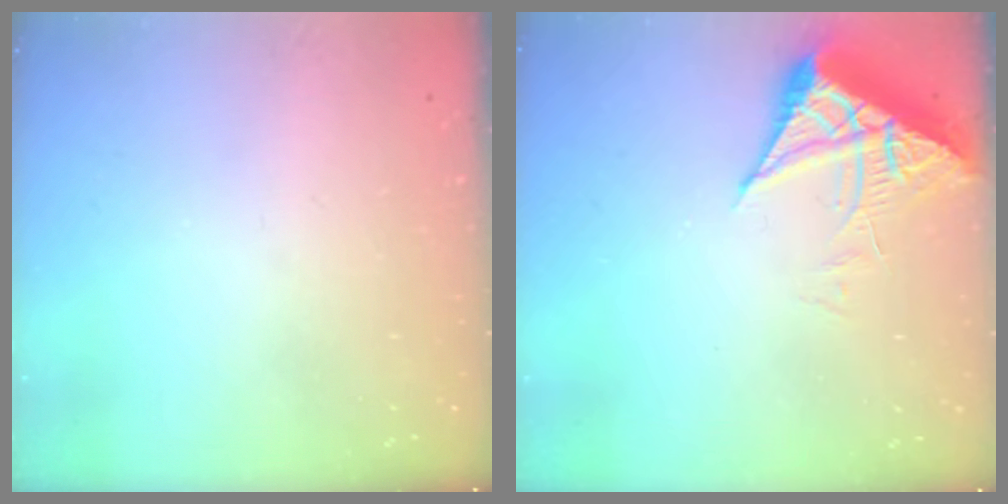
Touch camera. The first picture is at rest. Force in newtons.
{"total": 6.6, "press": 6.6, "slide": 0.8}